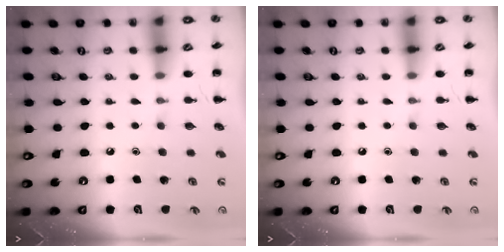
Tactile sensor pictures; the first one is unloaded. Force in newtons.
{"total": 0.0}